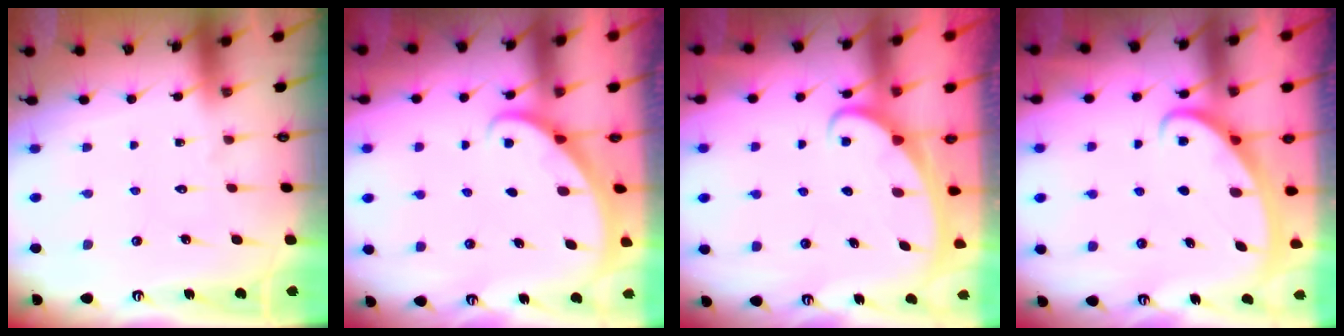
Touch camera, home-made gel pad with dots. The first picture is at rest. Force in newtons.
{"total": 1.9, "press": 1.9, "slide": 0.1}
{"total": 2.6, "press": 2.6, "slide": 0.3}
{"total": 2.5, "press": 2.5, "slide": 0.4}